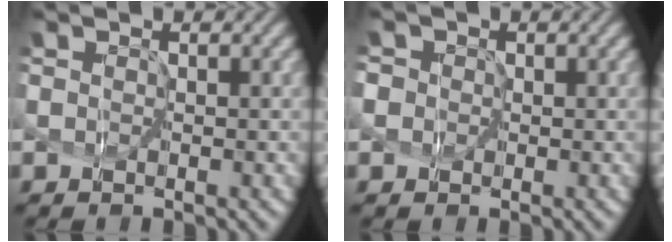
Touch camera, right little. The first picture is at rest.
{"total": 2.6, "force": [0.2, 2.5, 0.9], "torque": [-0.004, 0.017, -0.028]}